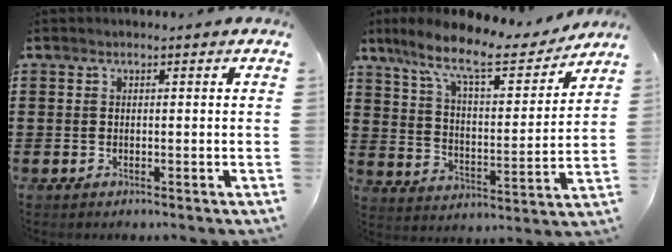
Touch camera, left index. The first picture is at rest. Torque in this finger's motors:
{"motor_torque": [1.49, -0.65, 0.82, 0.21]}